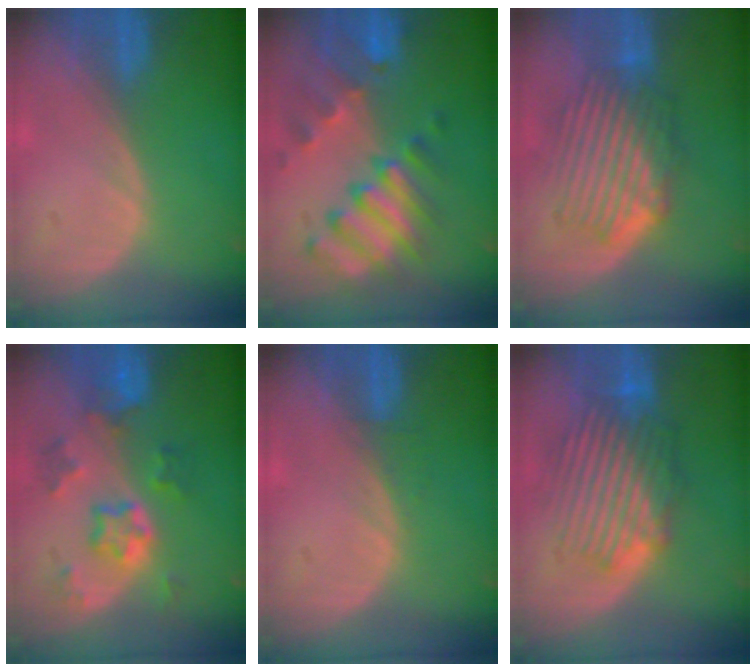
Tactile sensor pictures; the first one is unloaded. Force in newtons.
{"total": 10.2, "press": 8.9, "slide": 5.0}
{"total": 8.4, "press": 8.0, "slide": 2.5}
{"total": 7.5, "press": 6.6, "slide": 3.6}
{"total": 1.0, "press": 0.9, "slide": 0.3}
{"total": 8.9, "press": 8.6, "slide": 2.3}